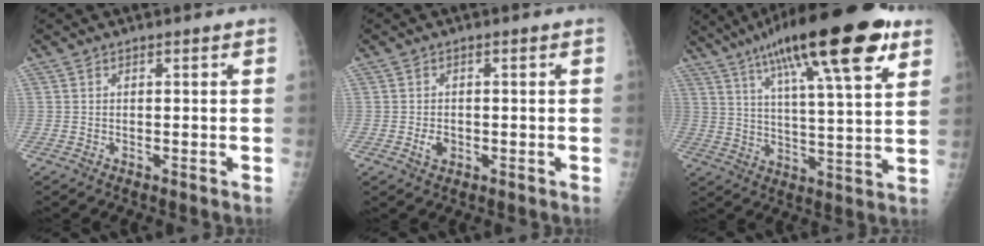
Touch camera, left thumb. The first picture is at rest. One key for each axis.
{"total": 2.3, "fx": -0.7, "fy": 1.7, "fz": 1.4, "tx": -0.020, "ty": 0.001, "tz": -0.008}
{"total": 24.0, "fx": 13.3, "fy": 5.4, "fz": 19.2, "tx": -0.300, "ty": -0.020, "tz": 0.208}